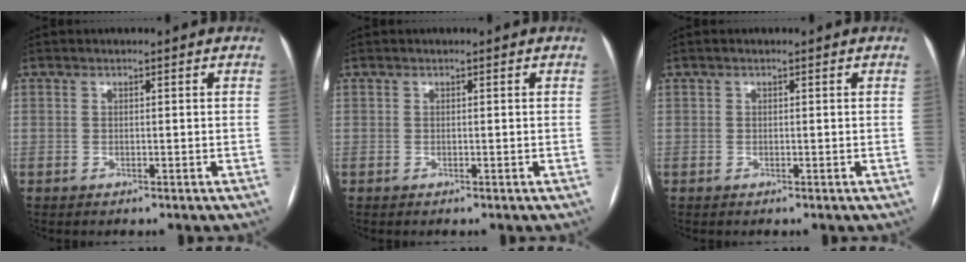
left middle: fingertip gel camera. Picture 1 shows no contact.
{"total": 0.0}
{"total": 0.0}